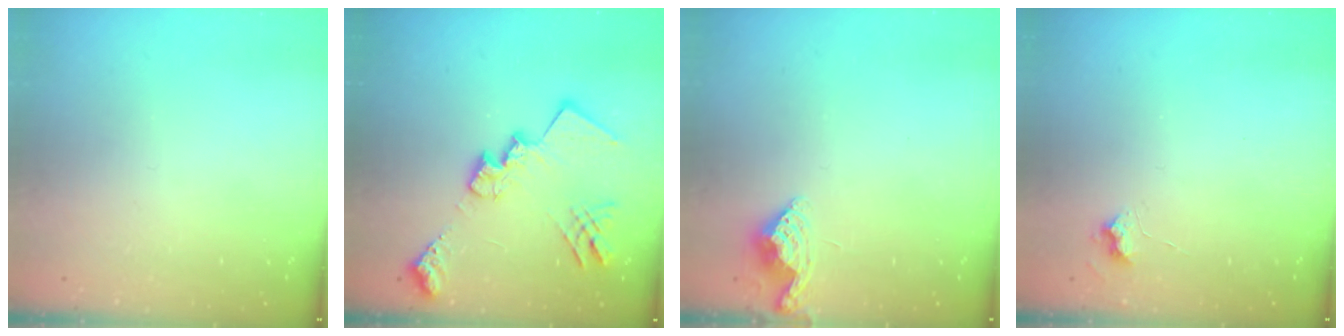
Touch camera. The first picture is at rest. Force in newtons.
{"total": 20.1, "press": 20.1, "slide": 1.1}
{"total": 6.4, "press": 6.4, "slide": 0.6}
{"total": 4.1, "press": 4.0, "slide": 0.6}